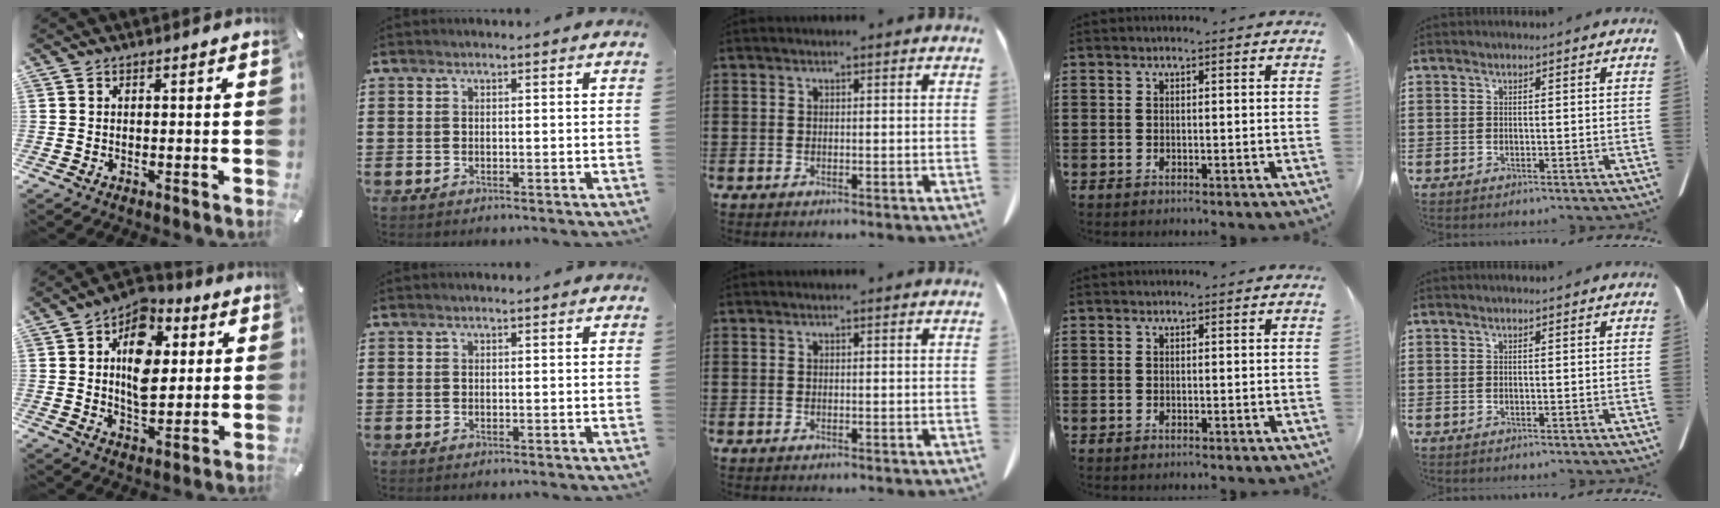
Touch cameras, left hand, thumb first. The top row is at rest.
{"thumb": {"total": 13.2, "force": [3.0, 9.3, 8.9], "torque": [-0.130, -0.006, 0.049]}}